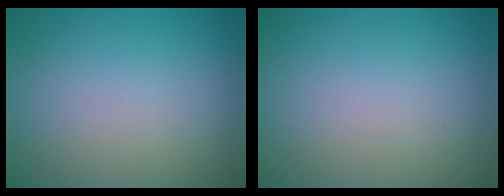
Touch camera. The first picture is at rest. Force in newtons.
{"total": 0.0}